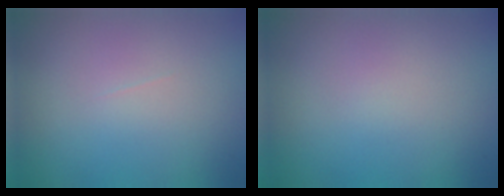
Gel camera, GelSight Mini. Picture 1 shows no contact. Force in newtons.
{"total": 0.0}